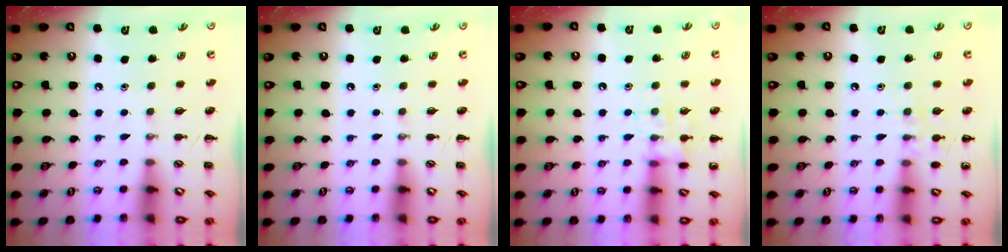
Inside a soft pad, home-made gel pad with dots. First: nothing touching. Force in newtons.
{"total": 0.0}
{"total": 10.2, "press": 10.2, "slide": 0.6}
{"total": 7.5, "press": 7.4, "slide": 1.6}